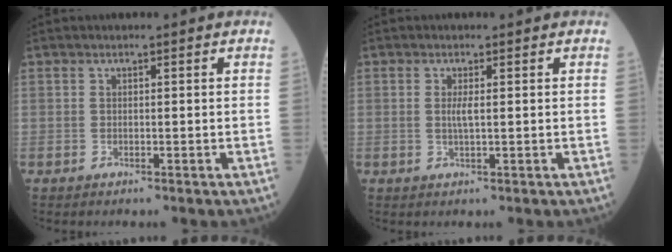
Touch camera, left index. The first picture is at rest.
{"total": 1.5, "force": [0.2, 0.2, 1.5], "torque": [-0.036, 0.000, 0.004]}